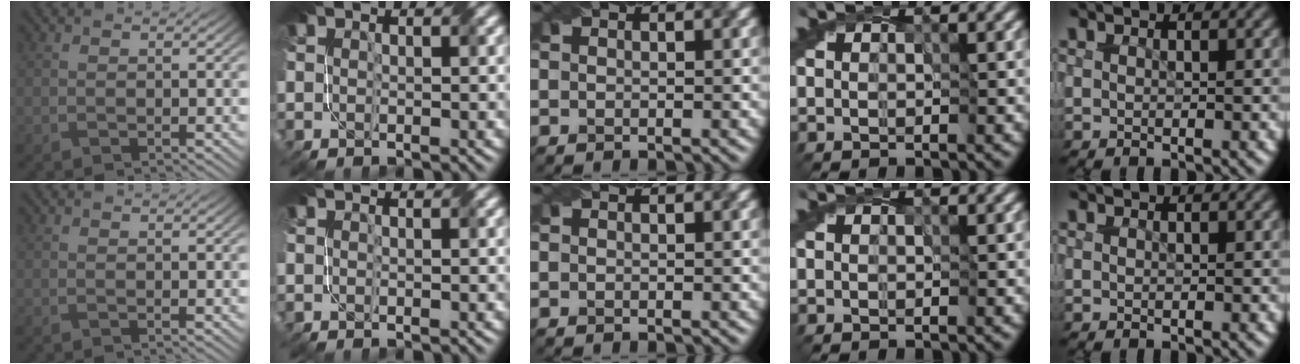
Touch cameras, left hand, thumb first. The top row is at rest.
{}